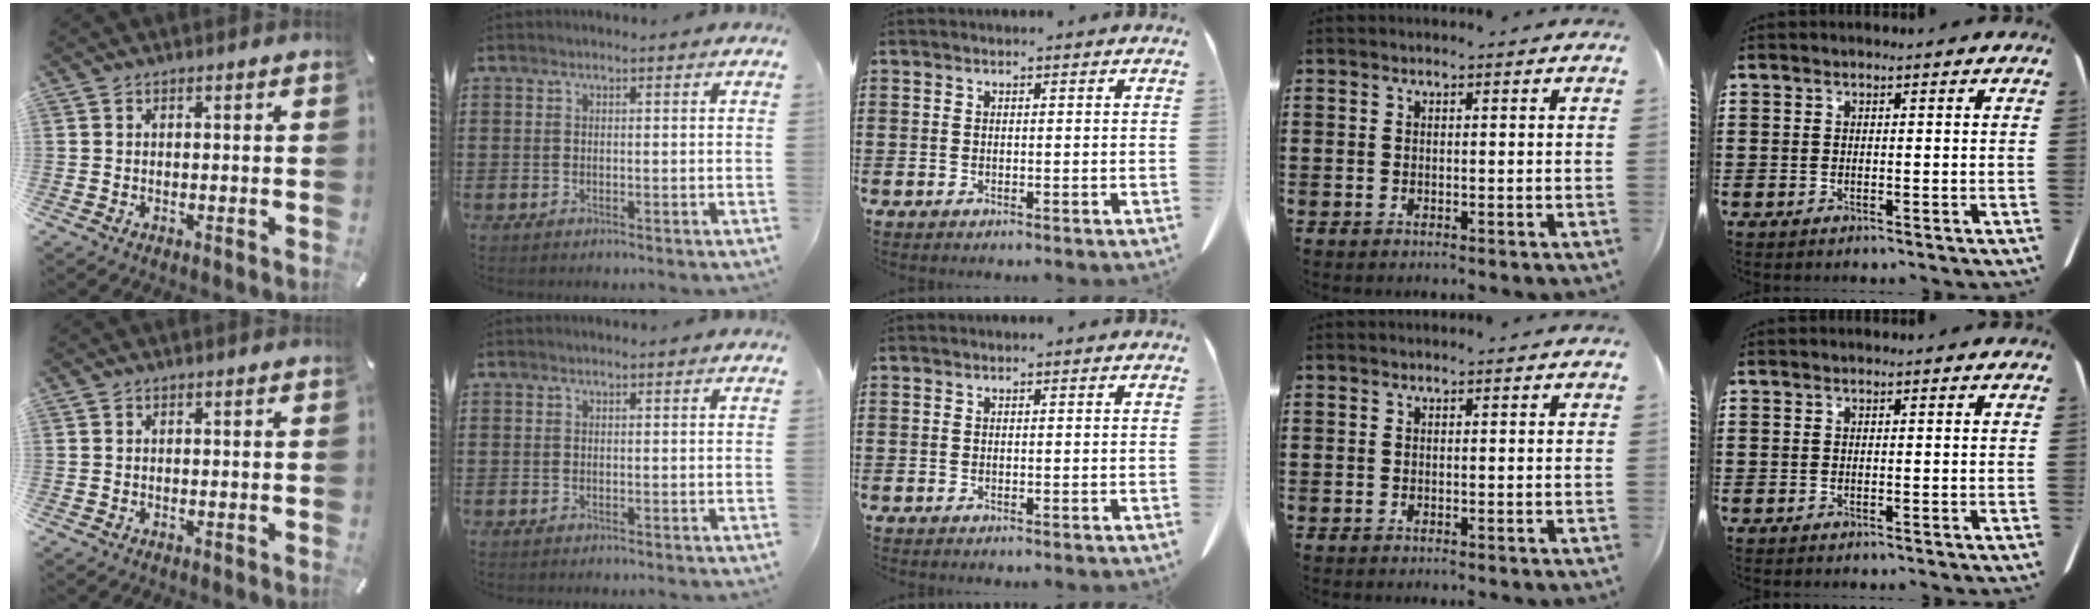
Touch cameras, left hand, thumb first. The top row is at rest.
{}